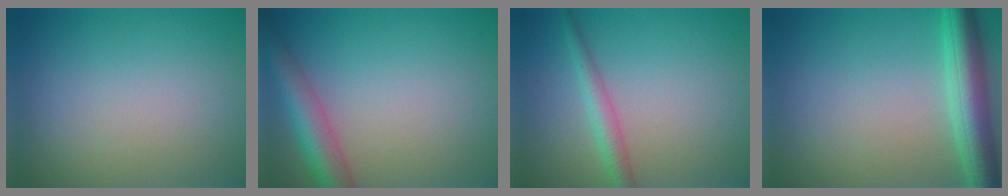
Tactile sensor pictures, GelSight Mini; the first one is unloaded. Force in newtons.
{"total": 5.3, "press": 5.3, "slide": 0.3}
{"total": 2.3, "press": 2.3, "slide": 0.1}
{"total": 5.7, "press": 5.7, "slide": 0.3}